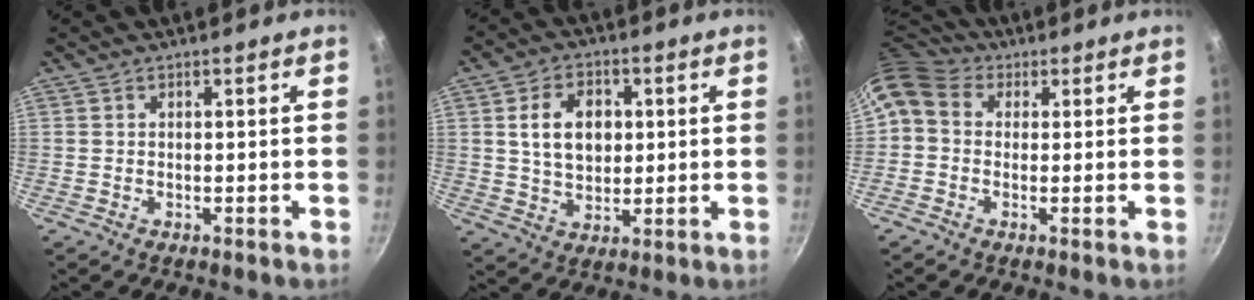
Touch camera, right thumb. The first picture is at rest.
{"total": 10.0, "force": [1.8, 7.2, 6.7], "torque": [-0.089, 0.000, 0.032]}
{"total": 8.3, "force": [1.6, 6.7, 4.6], "torque": [-0.082, 0.020, 0.010]}